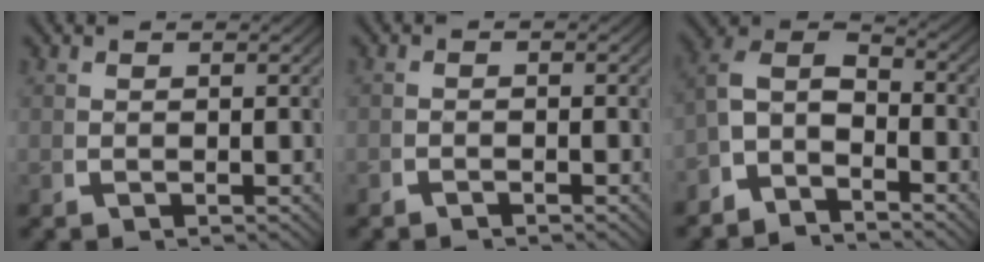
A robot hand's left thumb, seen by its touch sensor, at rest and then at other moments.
{"total": 0.9, "force": [-0.8, 0.3, 0.1], "torque": [0.000, -0.003, -0.017]}
{"total": 8.4, "force": [-0.6, 6.6, 5.1], "torque": [-0.095, -0.011, -0.032]}